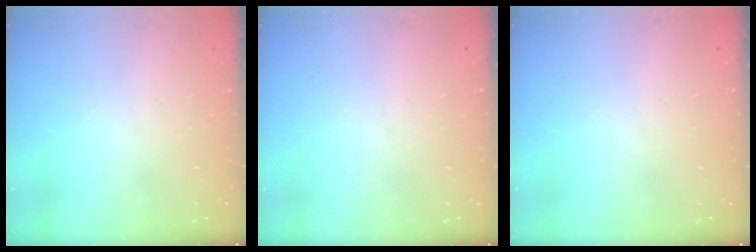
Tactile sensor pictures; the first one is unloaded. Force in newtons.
{"total": 0.0}
{"total": 0.0}